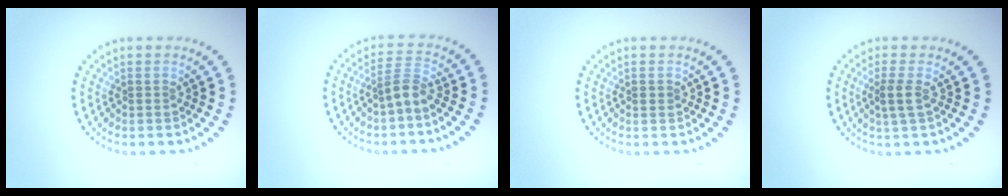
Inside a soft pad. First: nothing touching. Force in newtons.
{"total": 2.2, "press": 1.6, "slide": 1.5}
{"total": 0.8, "press": 0.7, "slide": 0.1}
{"total": 1.7, "press": 1.4, "slide": 0.9}